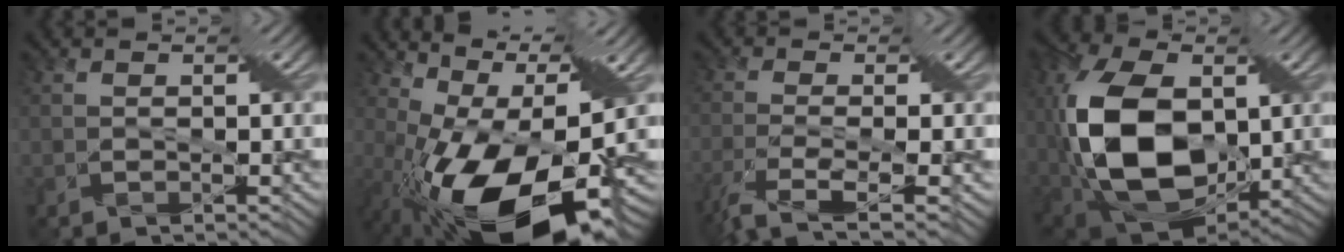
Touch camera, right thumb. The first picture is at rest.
{"total": 16.0, "force": [-3.9, 6.2, 14.3], "torque": [-0.255, -0.001, -0.064]}
{"total": 7.1, "force": [-4.2, 1.5, 5.5], "torque": [-0.127, -0.016, -0.083]}
{"total": 17.9, "force": [0.3, 11.3, 13.8], "torque": [-0.330, -0.024, 0.011]}